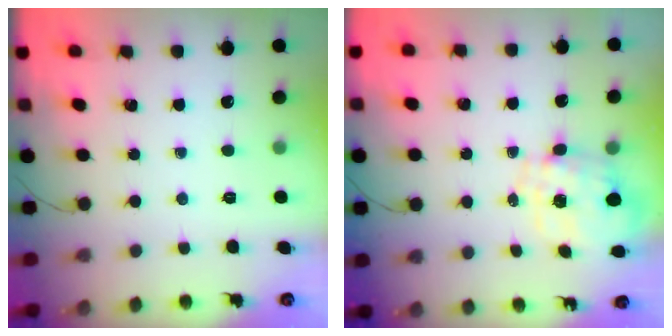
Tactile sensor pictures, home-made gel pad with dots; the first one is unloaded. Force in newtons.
{"total": 2.0, "press": 1.7, "slide": 1.1}